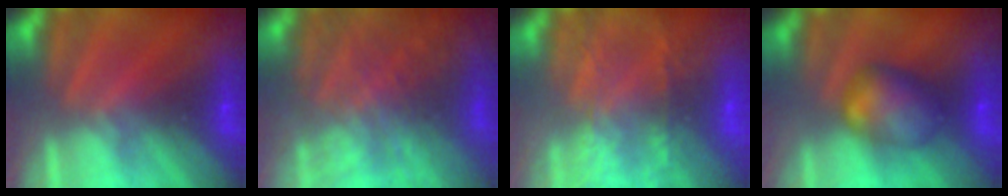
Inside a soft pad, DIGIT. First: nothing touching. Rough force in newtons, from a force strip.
{"total": 7.7}
{"total": 7.0}
{"total": 5.8}